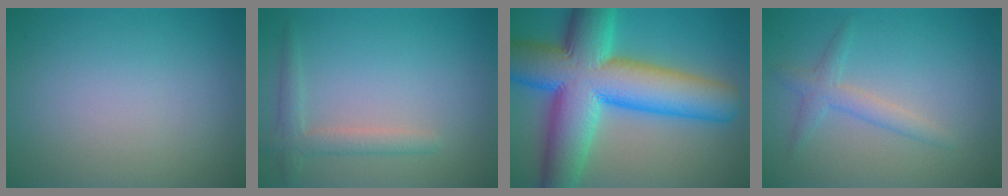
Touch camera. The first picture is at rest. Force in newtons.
{"total": 2.3, "press": 2.3, "slide": 0.2}
{"total": 15.6, "press": 15.6, "slide": 0.5}
{"total": 2.2, "press": 2.2, "slide": 0.1}